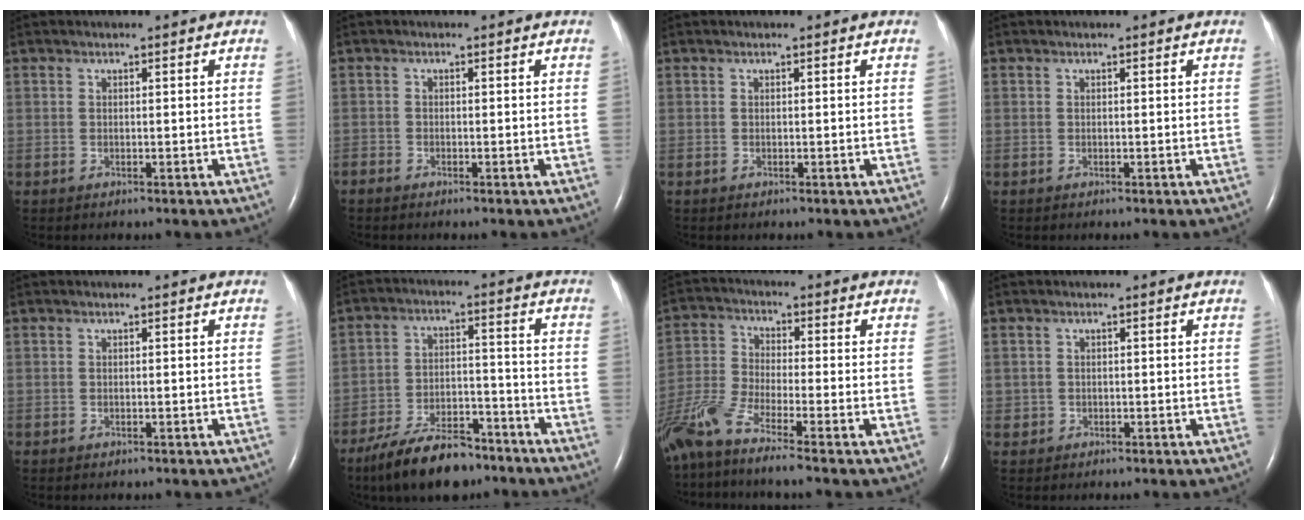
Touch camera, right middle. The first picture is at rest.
{"total": 0.7, "force": [-0.7, 0.2, 0.1], "torque": [-0.003, -0.001, -0.017]}
{"total": 0.0}
{"total": 0.0}
{"total": 1.5, "force": [-1.2, 0.6, 0.6], "torque": [-0.012, -0.002, -0.012]}
{"total": 12.2, "force": [-9.6, 4.1, 6.4], "torque": [-0.118, 0.000, -0.166]}
{"total": 9.8, "force": [-7.9, -0.8, 5.8], "torque": [-0.128, -0.032, -0.158]}
{"total": 1.0, "force": [-0.3, 0.9, 0.0], "torque": [0.003, 0.006, -0.005]}